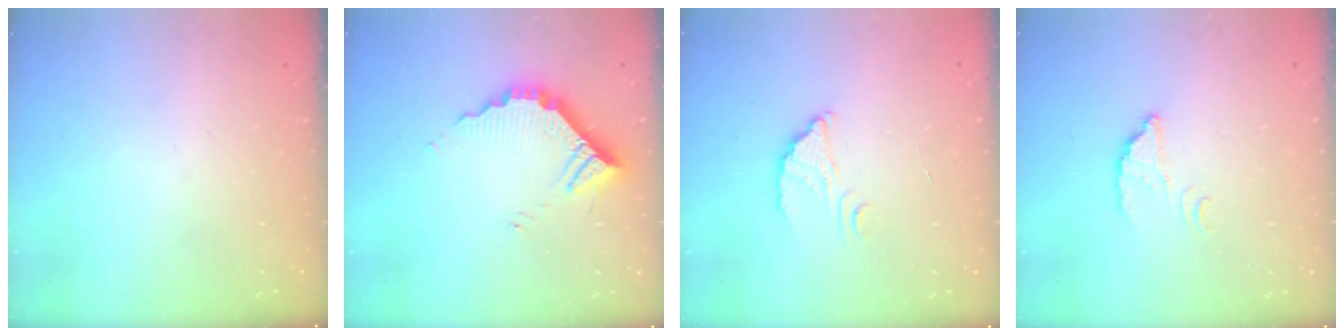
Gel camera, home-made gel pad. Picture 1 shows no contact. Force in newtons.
{"total": 10.0, "press": 10.0, "slide": 0.3}
{"total": 2.3, "press": 2.3, "slide": 0.0}
{"total": 2.8, "press": 2.8, "slide": 0.2}